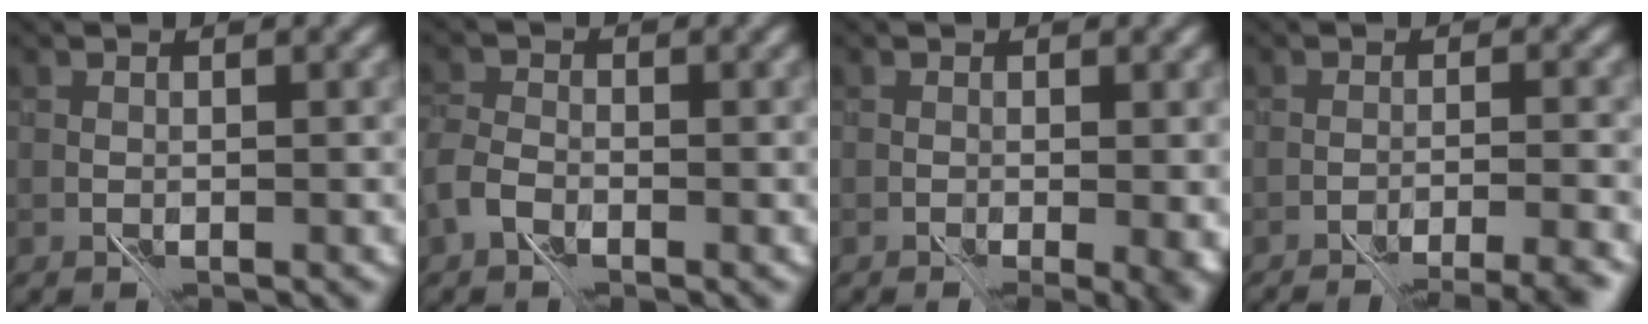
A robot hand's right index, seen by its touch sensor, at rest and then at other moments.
{"total": 2.9, "force": [-2.1, 1.6, 1.4], "torque": [-0.034, 0.000, -0.053]}
{"total": 2.5, "force": [-0.5, 1.0, 2.2], "torque": [-0.028, -0.002, -0.008]}
{"total": 7.1, "force": [-6.5, 0.7, 2.6], "torque": [-0.027, 0.002, -0.076]}